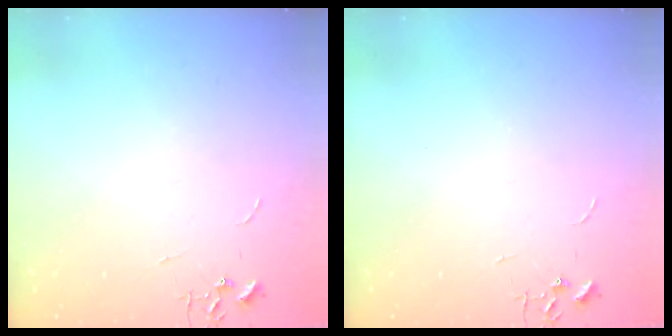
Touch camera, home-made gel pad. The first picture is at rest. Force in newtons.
{"total": 0.0}